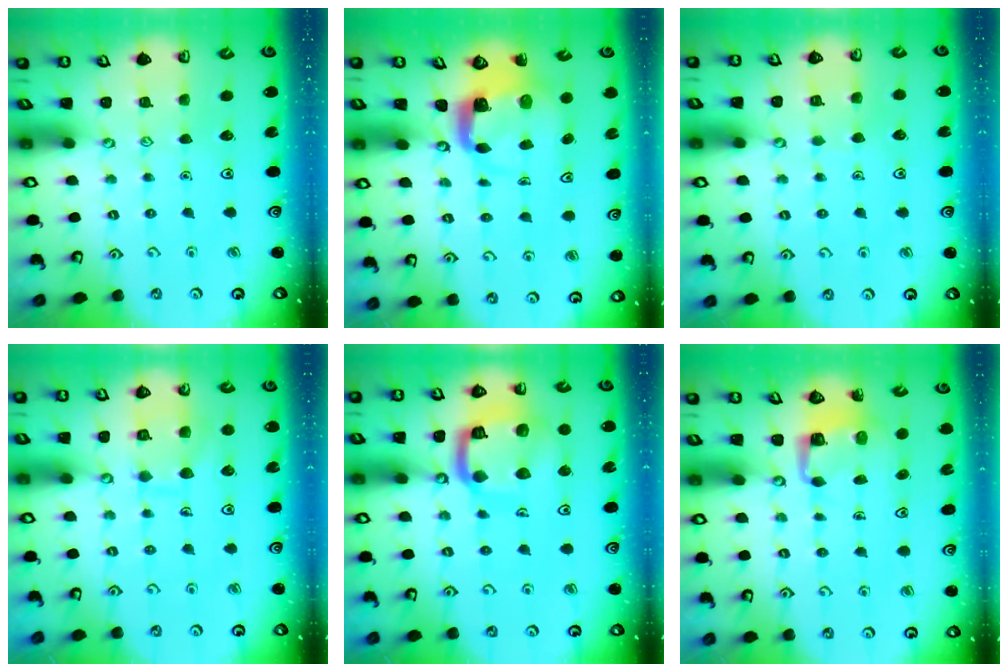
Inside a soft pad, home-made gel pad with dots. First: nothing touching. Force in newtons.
{"total": 3.9, "press": 3.8, "slide": 0.5}
{"total": 3.4, "press": 3.4, "slide": 0.3}
{"total": 9.9, "press": 9.8, "slide": 0.9}
{"total": 15.5, "press": 15.4, "slide": 1.6}
{"total": 3.8, "press": 3.8, "slide": 0.2}